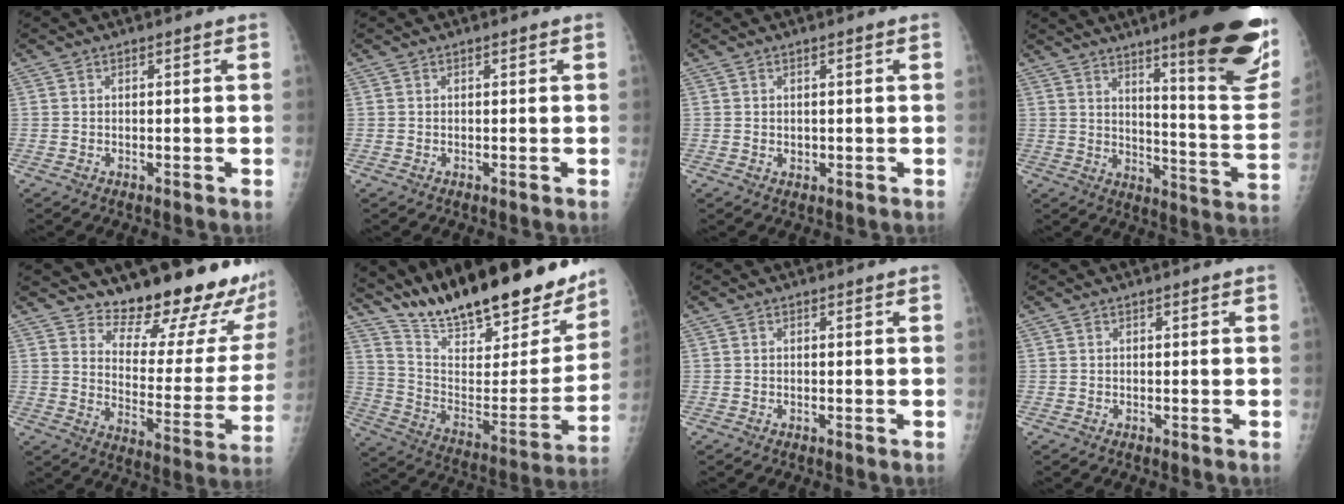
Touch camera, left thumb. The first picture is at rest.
{"total": 0.0}
{"total": 1.1, "force": [0.3, 0.8, 0.6], "torque": [-0.006, -0.002, 0.008]}
{"total": 25.6, "force": [14.8, 4.2, 20.5], "torque": [-0.235, -0.072, 0.210]}
{"total": 21.0, "force": [18.6, 4.8, 8.5], "torque": [-0.074, -0.176, 0.244]}
{"total": 29.4, "force": [24.0, 8.3, 14.8], "torque": [-0.210, -0.103, 0.361]}
{"total": 0.0}
{"total": 0.0}